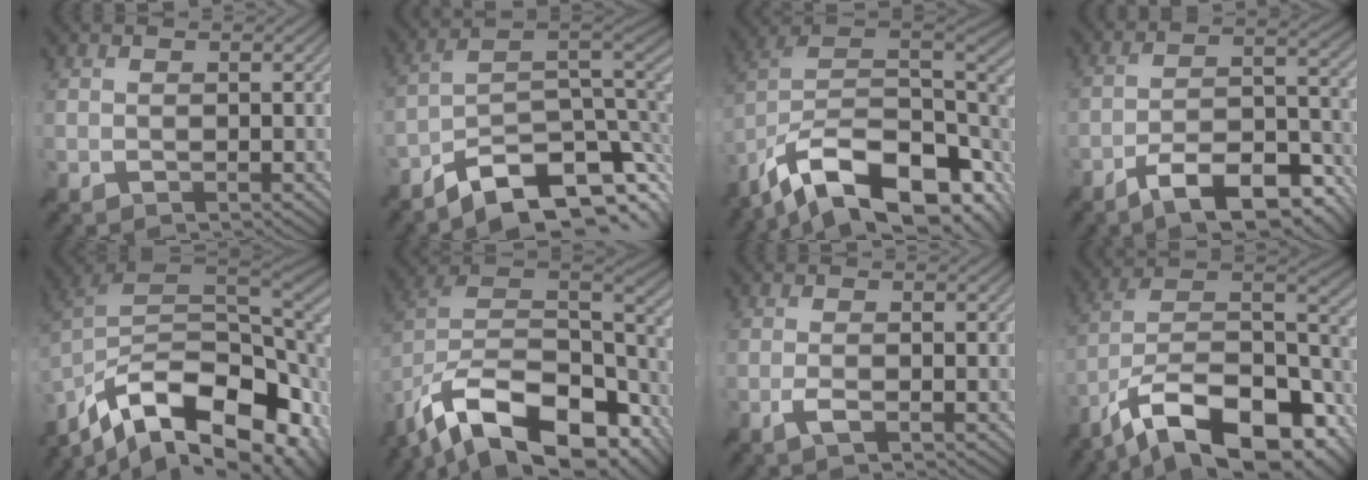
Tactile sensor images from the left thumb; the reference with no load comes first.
{"total": 12.2, "force": [-5.6, 5.7, 9.2], "torque": [-0.163, -0.010, -0.078]}
{"total": 17.8, "force": [-9.6, 8.0, 12.7], "torque": [-0.261, -0.012, -0.151]}
{"total": 13.5, "force": [-9.5, 4.0, 8.6], "torque": [-0.146, 0.003, -0.166]}
{"total": 16.9, "force": [-7.6, 8.6, 12.4], "torque": [-0.252, -0.016, -0.121]}
{"total": 18.2, "force": [-11.8, 8.5, 11.0], "torque": [-0.237, -0.020, -0.177]}
{"total": 1.8, "force": [-0.6, 0.4, 1.6], "torque": [-0.032, 0.007, -0.017]}
{"total": 19.3, "force": [-11.9, 7.9, 12.9], "torque": [-0.238, -0.019, -0.187]}